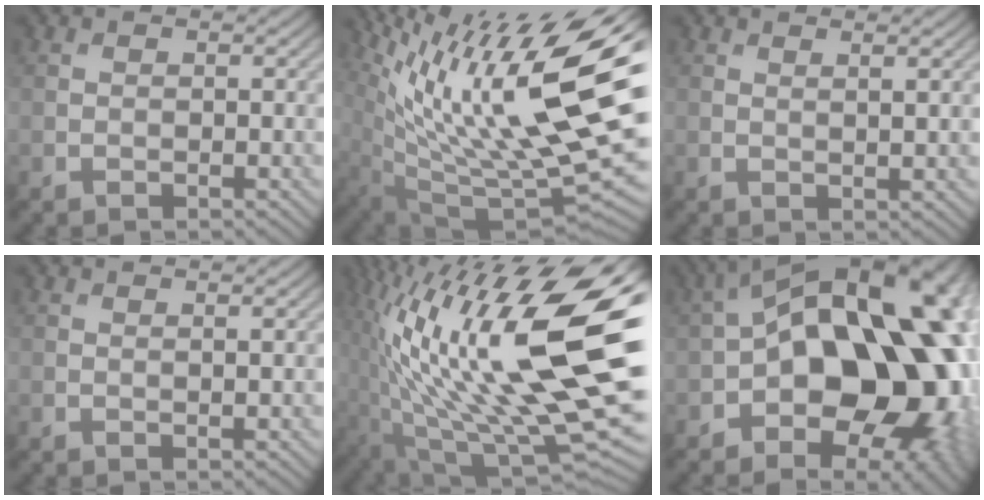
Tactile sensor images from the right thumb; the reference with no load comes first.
{"total": 19.0, "force": [7.5, 5.6, 16.5], "torque": [-0.274, 0.015, 0.147]}
{"total": 2.4, "force": [1.1, 0.5, 2.1], "torque": [-0.030, 0.004, 0.020]}
{"total": 1.5, "force": [0.6, 0.4, 1.3], "torque": [-0.015, 0.003, 0.010]}
{"total": 19.5, "force": [2.8, 6.9, 18.0], "torque": [-0.329, 0.002, 0.053]}
{"total": 21.2, "force": [-1.5, 12.9, 16.8], "torque": [-0.244, -0.024, -0.015]}